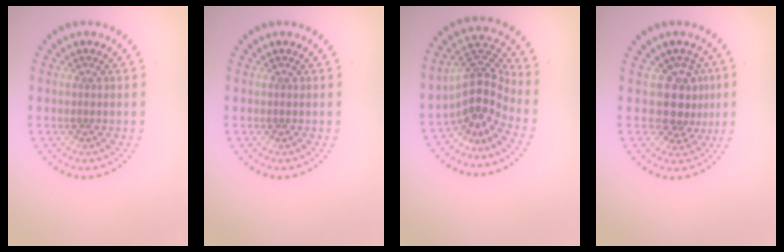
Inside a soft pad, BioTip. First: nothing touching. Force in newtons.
{"total": 0.0}
{"total": 3.8, "press": 2.7, "slide": 2.6}
{"total": 3.5, "press": 2.7, "slide": 2.2}